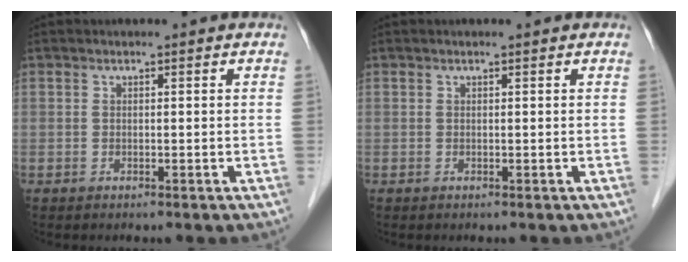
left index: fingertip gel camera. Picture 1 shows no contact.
{"total": 0.0}